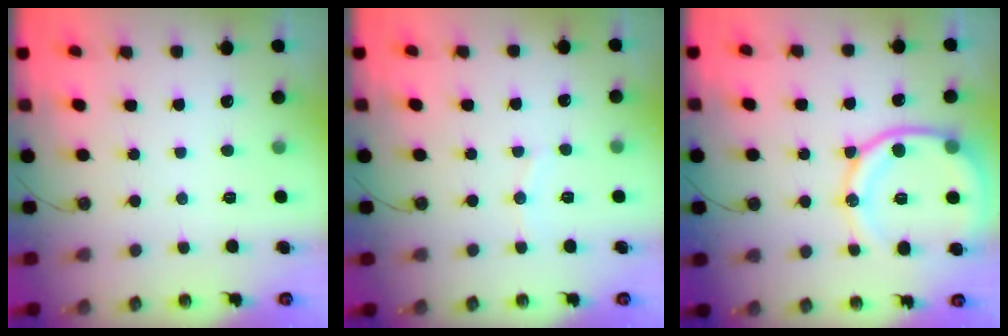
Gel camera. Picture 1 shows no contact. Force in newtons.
{"total": 5.1, "press": 5.1, "slide": 0.5}
{"total": 16.4, "press": 16.3, "slide": 1.9}